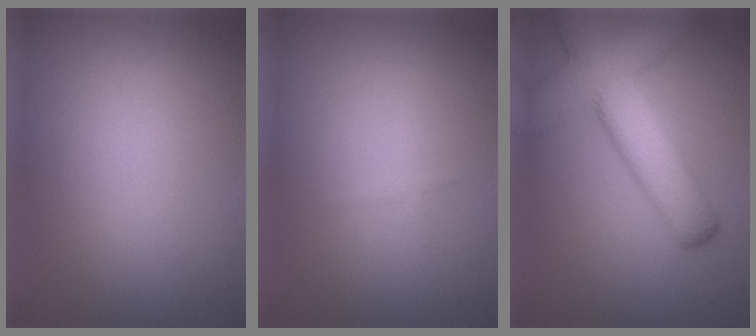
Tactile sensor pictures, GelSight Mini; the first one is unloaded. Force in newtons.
{"total": 1.0, "press": 0.9, "slide": 0.2}
{"total": 9.4, "press": 9.4, "slide": 0.4}